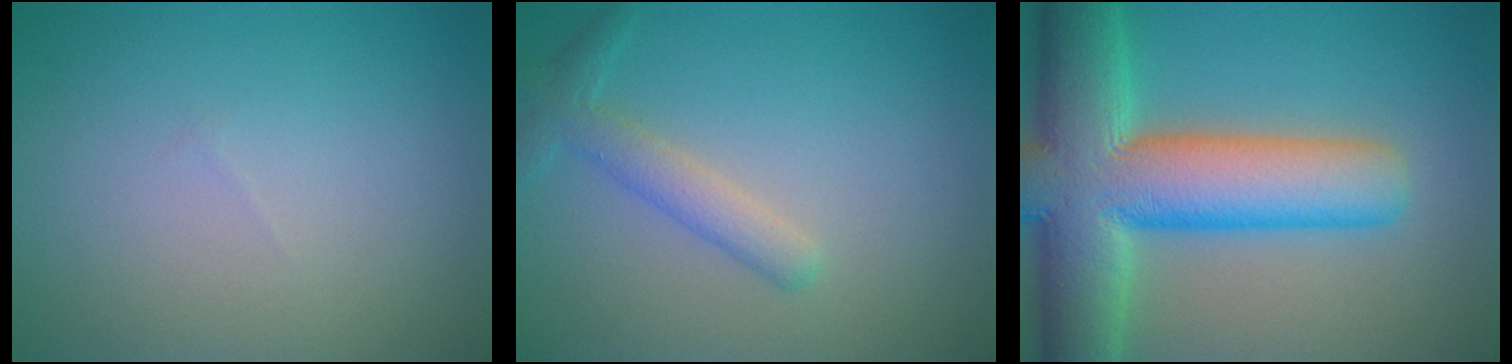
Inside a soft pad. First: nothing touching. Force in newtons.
{"total": 2.6, "press": 2.5, "slide": 0.1}
{"total": 13.4, "press": 13.4, "slide": 0.7}